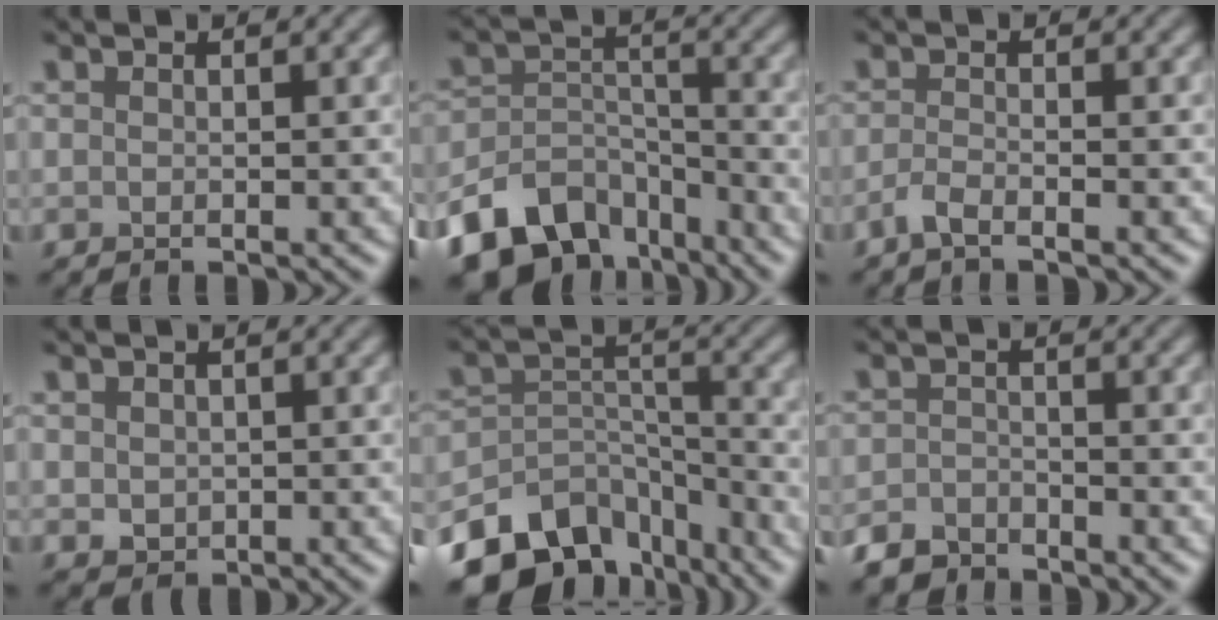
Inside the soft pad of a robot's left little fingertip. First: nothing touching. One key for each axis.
{"total": 10.0, "fx": -7.4, "fy": 5.5, "fz": 3.8, "tx": -0.066, "ty": -0.005, "tz": -0.129}
{"total": 1.6, "fx": -1.1, "fy": 0.4, "fz": 1.1, "tx": -0.024, "ty": 0.000, "tz": -0.029}
{"total": 1.4, "fx": 0.2, "fy": 1.3, "fz": 0.6, "tx": -0.012, "ty": -0.003, "tz": 0.005}
{"total": 10.8, "fx": -8.1, "fy": 6.0, "fz": 3.8, "tx": -0.060, "ty": 0.002, "tz": -0.134}
{"total": 3.0, "fx": -2.7, "fy": 1.2, "fz": 0.5, "tx": -0.008, "ty": -0.001, "tz": -0.058}